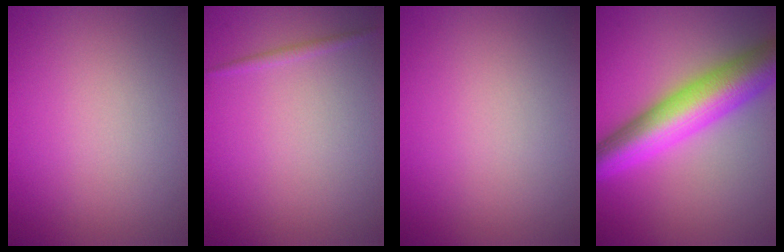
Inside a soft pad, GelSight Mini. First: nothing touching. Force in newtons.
{"total": 0.7, "press": 0.7, "slide": 0.0}
{"total": 0.0}
{"total": 9.2, "press": 9.2, "slide": 0.3}